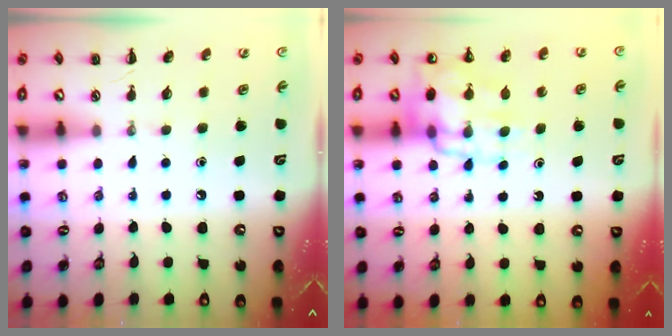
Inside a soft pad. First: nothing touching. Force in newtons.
{"total": 12.3, "press": 11.9, "slide": 2.9}